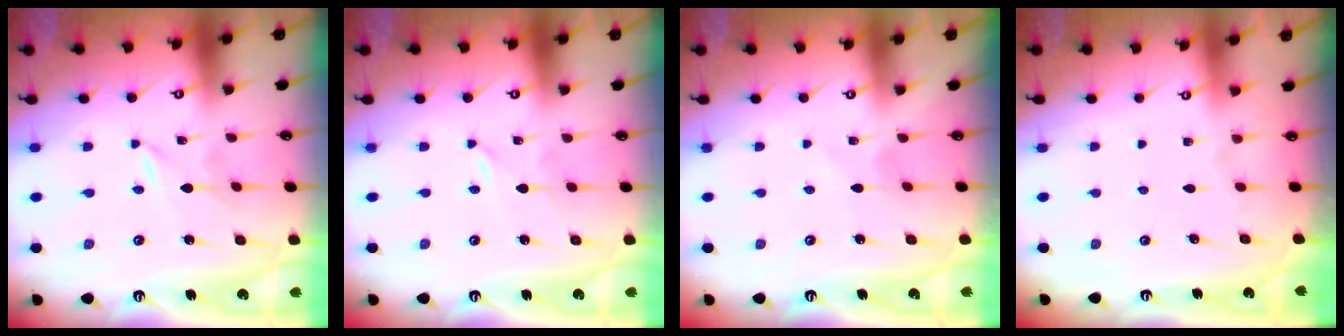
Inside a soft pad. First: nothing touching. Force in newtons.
{"total": 0.0}
{"total": 2.2, "press": 2.2, "slide": 0.2}
{"total": 0.0}